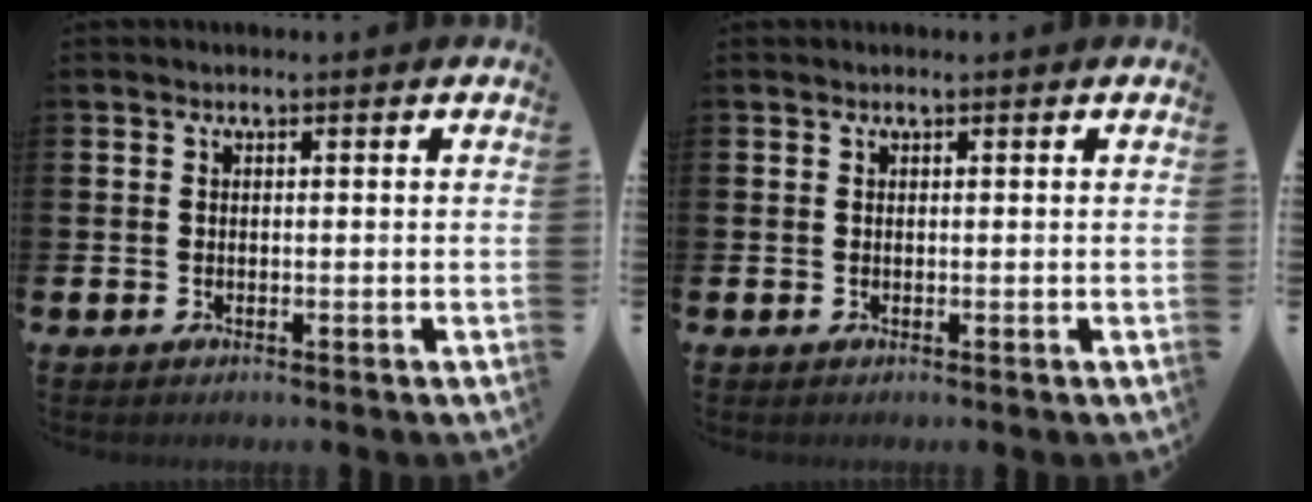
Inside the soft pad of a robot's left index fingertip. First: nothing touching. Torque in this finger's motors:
{"motor_torque": [0.20, -0.07, -0.02, -0.01]}